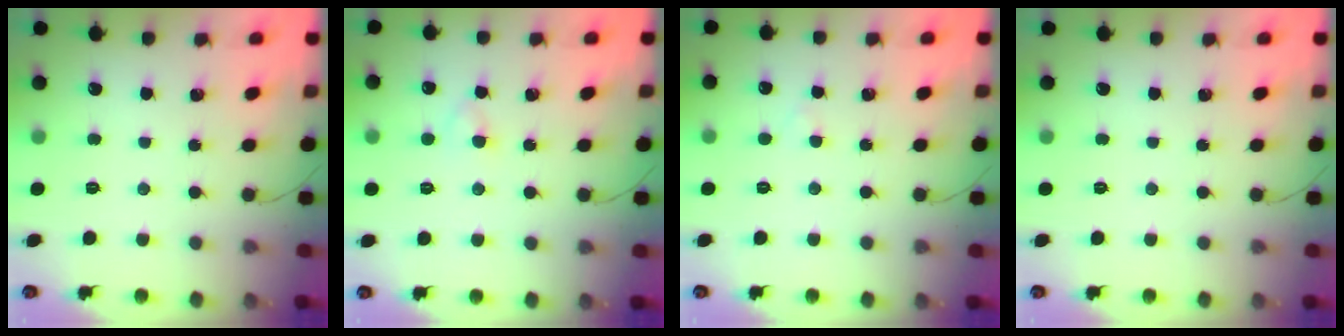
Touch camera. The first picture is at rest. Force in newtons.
{"total": 2.5, "press": 2.3, "slide": 1.0}
{"total": 1.0, "press": 0.7, "slide": 0.6}
{"total": 0.0}